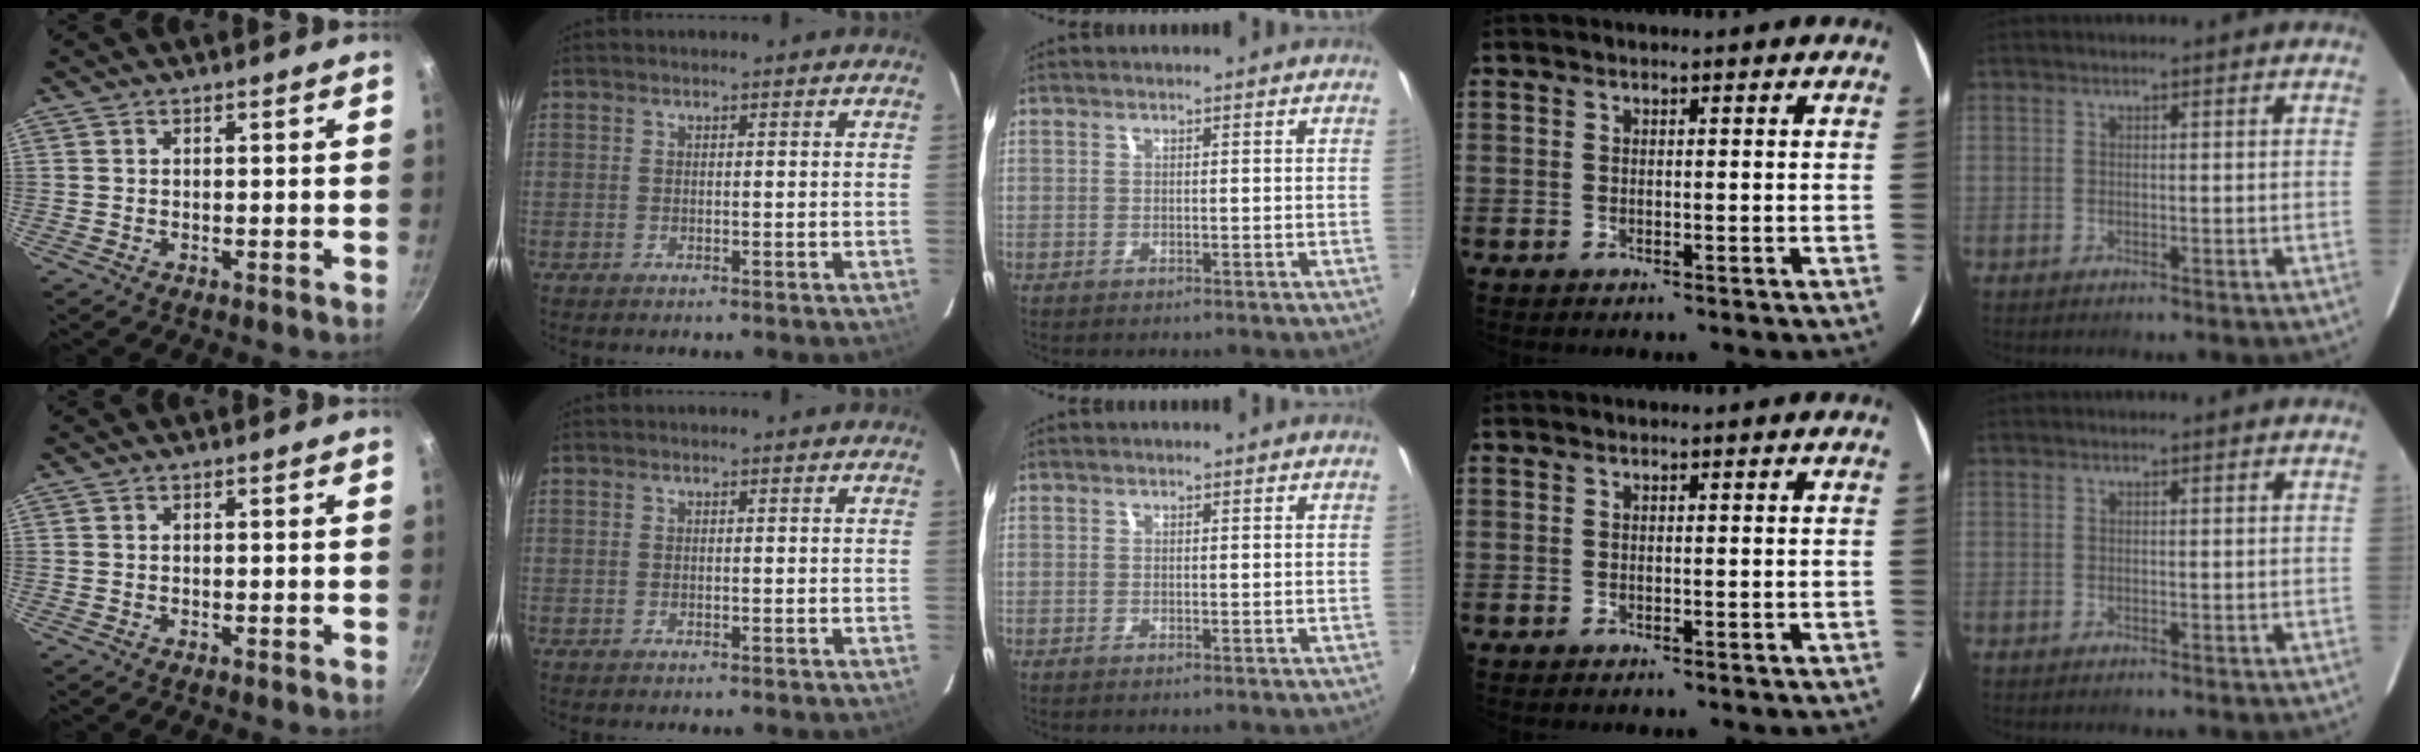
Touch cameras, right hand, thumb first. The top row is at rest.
{}